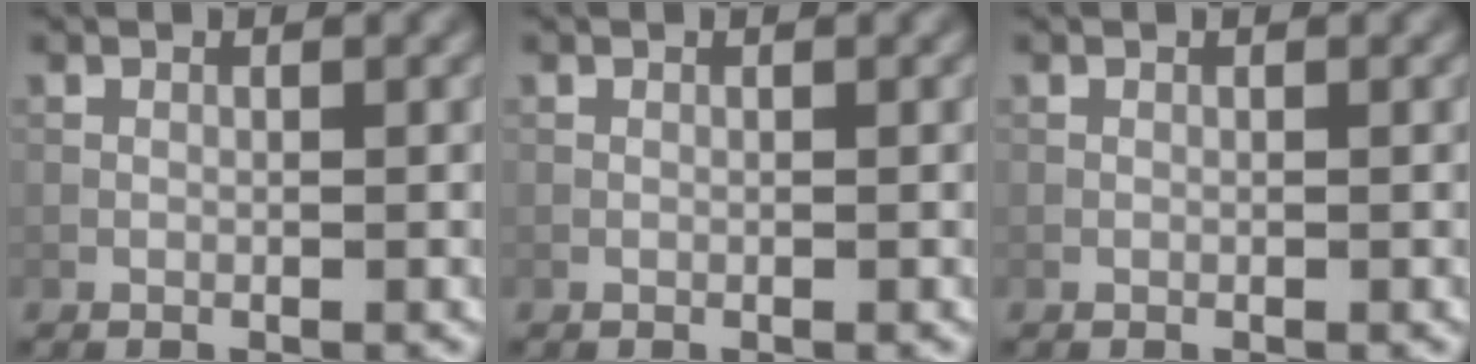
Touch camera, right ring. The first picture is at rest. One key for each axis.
{"total": 0.0}
{"total": 0.0}